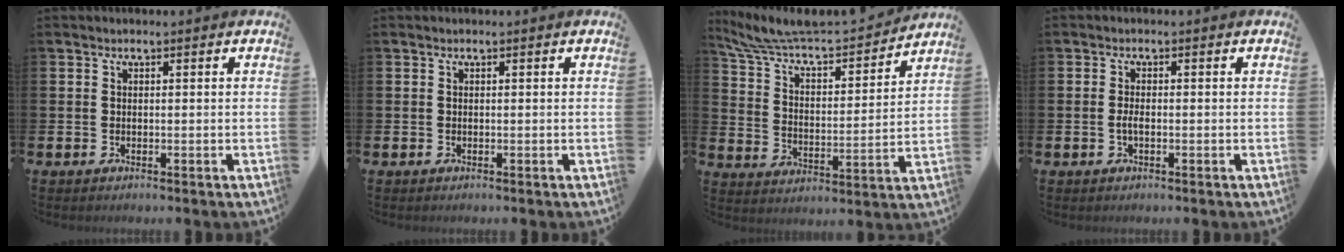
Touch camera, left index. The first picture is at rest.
{"total": 0.0}
{"total": 8.9, "force": [8.4, 2.1, 2.3], "torque": [-0.087, -0.062, 0.142]}
{"total": 1.4, "force": [-0.4, 0.5, 1.3], "torque": [-0.016, -0.002, -0.009]}